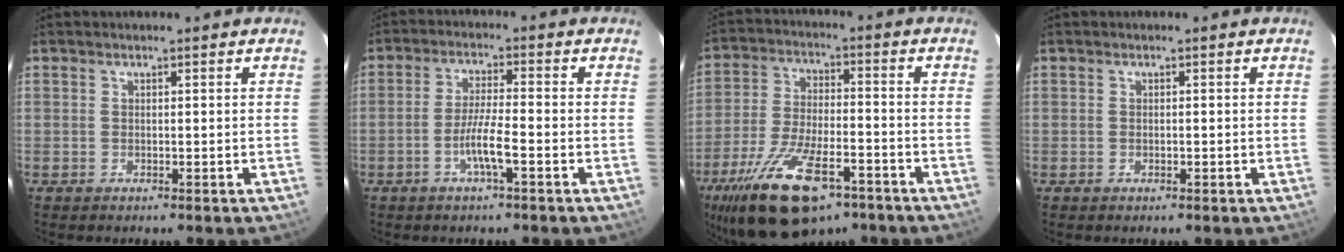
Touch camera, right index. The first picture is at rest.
{"total": 5.6, "force": [-2.2, 0.1, 5.2], "torque": [-0.100, -0.001, -0.044]}
{"total": 16.4, "force": [-10.4, 5.4, 11.6], "torque": [-0.233, -0.023, -0.180]}
{"total": 0.5, "force": [-0.2, 0.2, 0.5], "torque": [-0.011, -0.001, -0.001]}